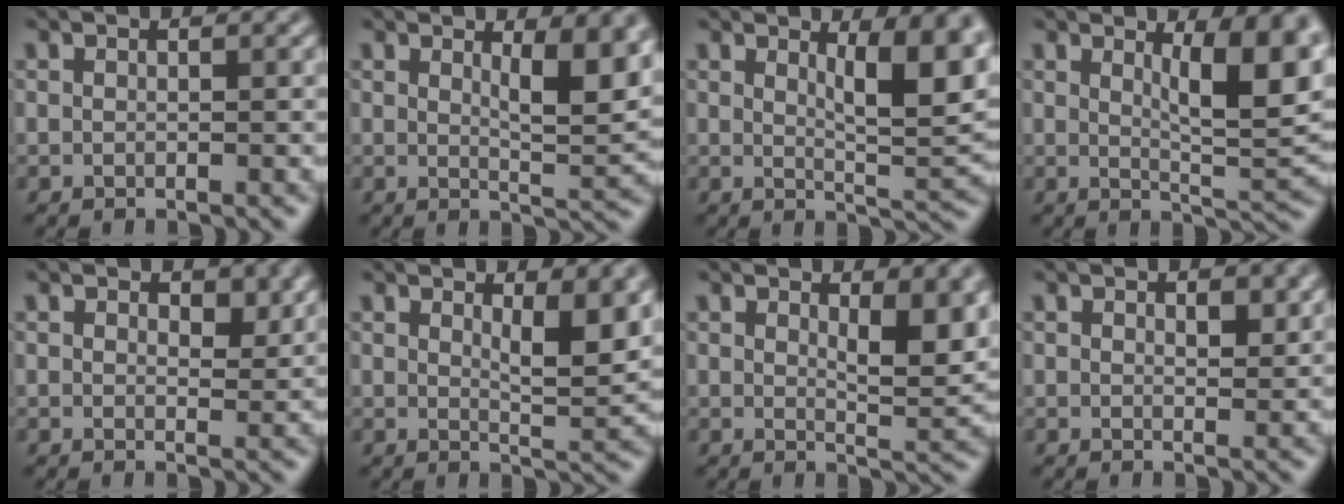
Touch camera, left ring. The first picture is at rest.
{"total": 5.1, "force": [1.9, 1.4, 4.5], "torque": [-0.062, -0.007, 0.034]}
{"total": 6.8, "force": [2.5, 2.0, 6.0], "torque": [-0.079, -0.008, 0.041]}
{"total": 7.5, "force": [2.6, 2.1, 6.8], "torque": [-0.089, -0.007, 0.043]}
{"total": 1.6, "force": [0.9, 0.9, 1.0], "torque": [-0.014, -0.008, 0.014]}
{"total": 4.2, "force": [1.7, 1.1, 3.7], "torque": [-0.053, -0.007, 0.029]}
{"total": 4.7, "force": [1.7, 1.5, 4.1], "torque": [-0.057, -0.006, 0.031]}
{"total": 1.3, "force": [0.7, 0.6, 0.9], "torque": [-0.011, -0.005, 0.014]}